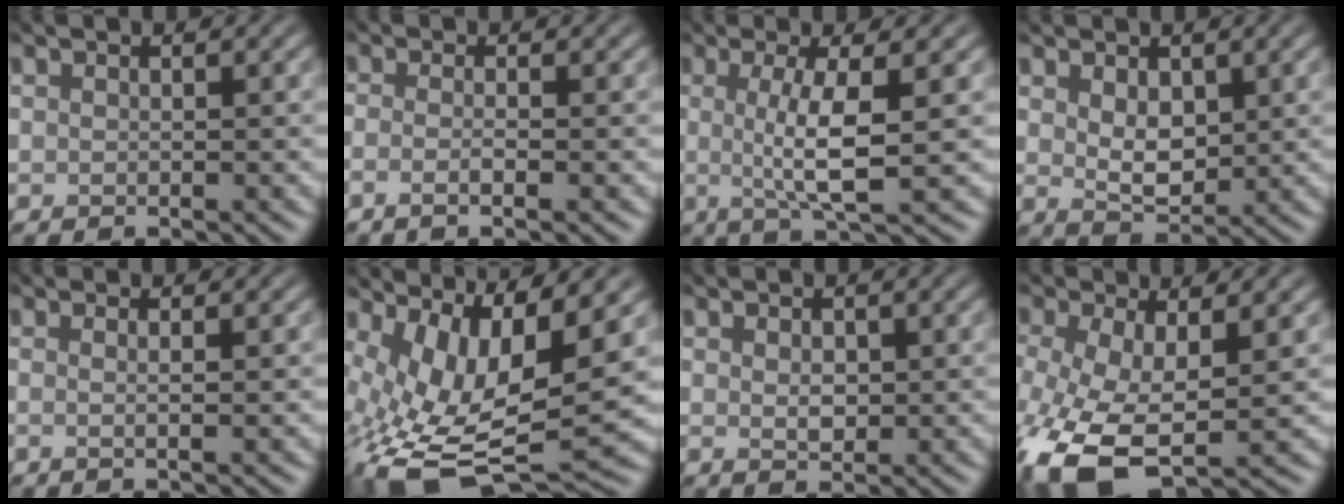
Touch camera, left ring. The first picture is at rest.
{"total": 1.9, "force": [-1.0, 0.3, 1.5], "torque": [-0.026, -0.006, -0.030]}
{"total": 4.9, "force": [-0.7, 0.7, 4.8], "torque": [-0.086, -0.009, -0.012]}
{"total": 3.2, "force": [0.5, 2.0, 2.5], "torque": [-0.057, -0.014, 0.014]}
{"total": 2.1, "force": [0.9, 0.9, 1.7], "torque": [0.005, 0.009, -0.021]}
{"total": 13.6, "force": [0.0, 6.2, 12.1], "torque": [-0.254, -0.015, 0.023]}
{"total": 1.4, "force": [0.1, 0.9, 1.0], "torque": [-0.030, -0.010, 0.008]}
{"total": 10.3, "force": [-3.8, 4.9, 8.2], "torque": [-0.188, -0.037, -0.057]}